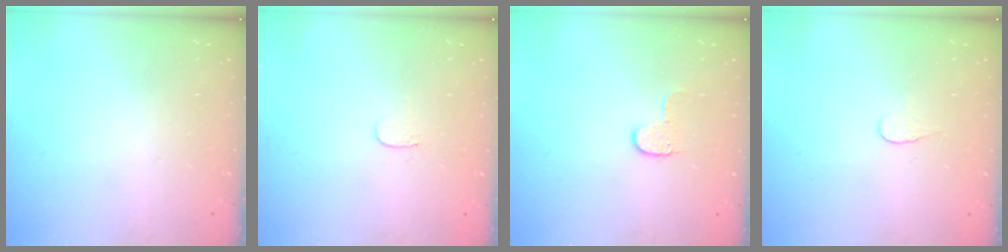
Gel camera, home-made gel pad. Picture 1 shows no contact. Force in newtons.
{"total": 3.4, "press": 3.4, "slide": 0.4}
{"total": 6.1, "press": 6.1, "slide": 0.4}
{"total": 3.9, "press": 3.9, "slide": 0.4}